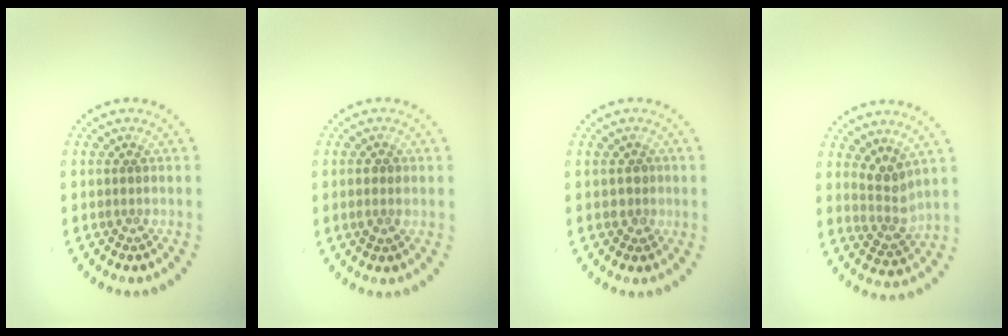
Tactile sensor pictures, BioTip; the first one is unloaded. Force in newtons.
{"total": 1.4, "press": 1.3, "slide": 0.4}
{"total": 1.1, "press": 1.0, "slide": 0.4}
{"total": 2.5, "press": 2.0, "slide": 1.6}